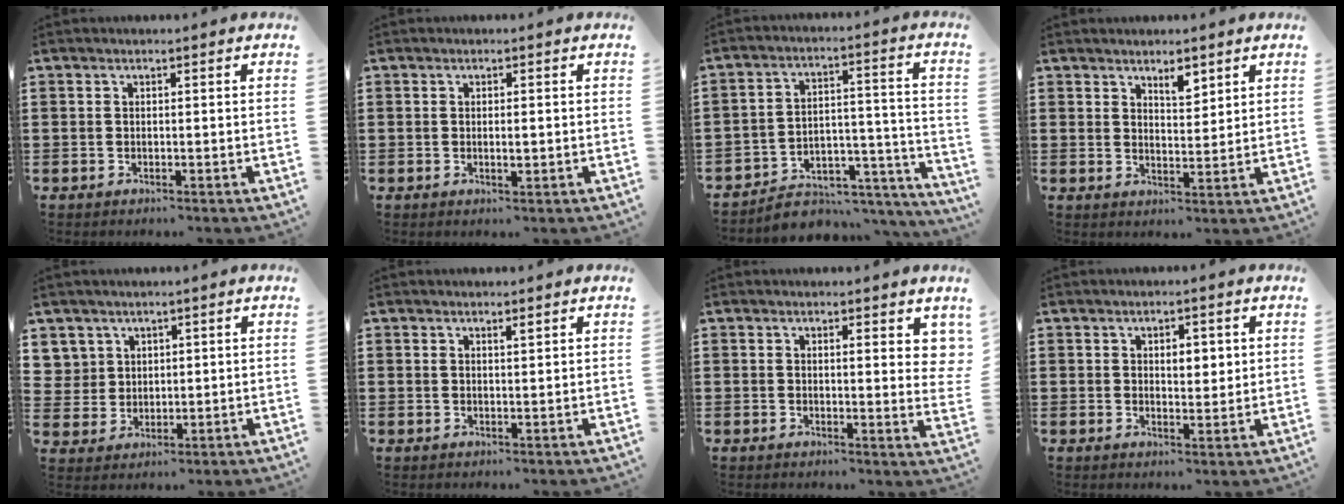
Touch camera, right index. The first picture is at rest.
{"total": 1.3, "force": [-0.2, 0.3, 1.2], "torque": [-0.022, -0.001, -0.003]}
{"total": 5.2, "force": [-4.7, 2.1, 1.0], "torque": [-0.019, 0.012, -0.093]}
{"total": 3.2, "force": [2.6, 1.1, 1.4], "torque": [-0.018, -0.001, 0.045]}
{"total": 4.0, "force": [2.1, 3.4, 0.0], "torque": [-0.019, 0.014, 0.041]}
{"total": 0.9, "force": [0.7, 0.2, 0.5], "torque": [-0.003, -0.003, 0.012]}
{"total": 2.2, "force": [1.5, 0.5, 1.4], "torque": [-0.016, -0.001, 0.025]}
{"total": 3.0, "force": [0.9, 1.8, 2.3], "torque": [-0.033, 0.003, 0.010]}